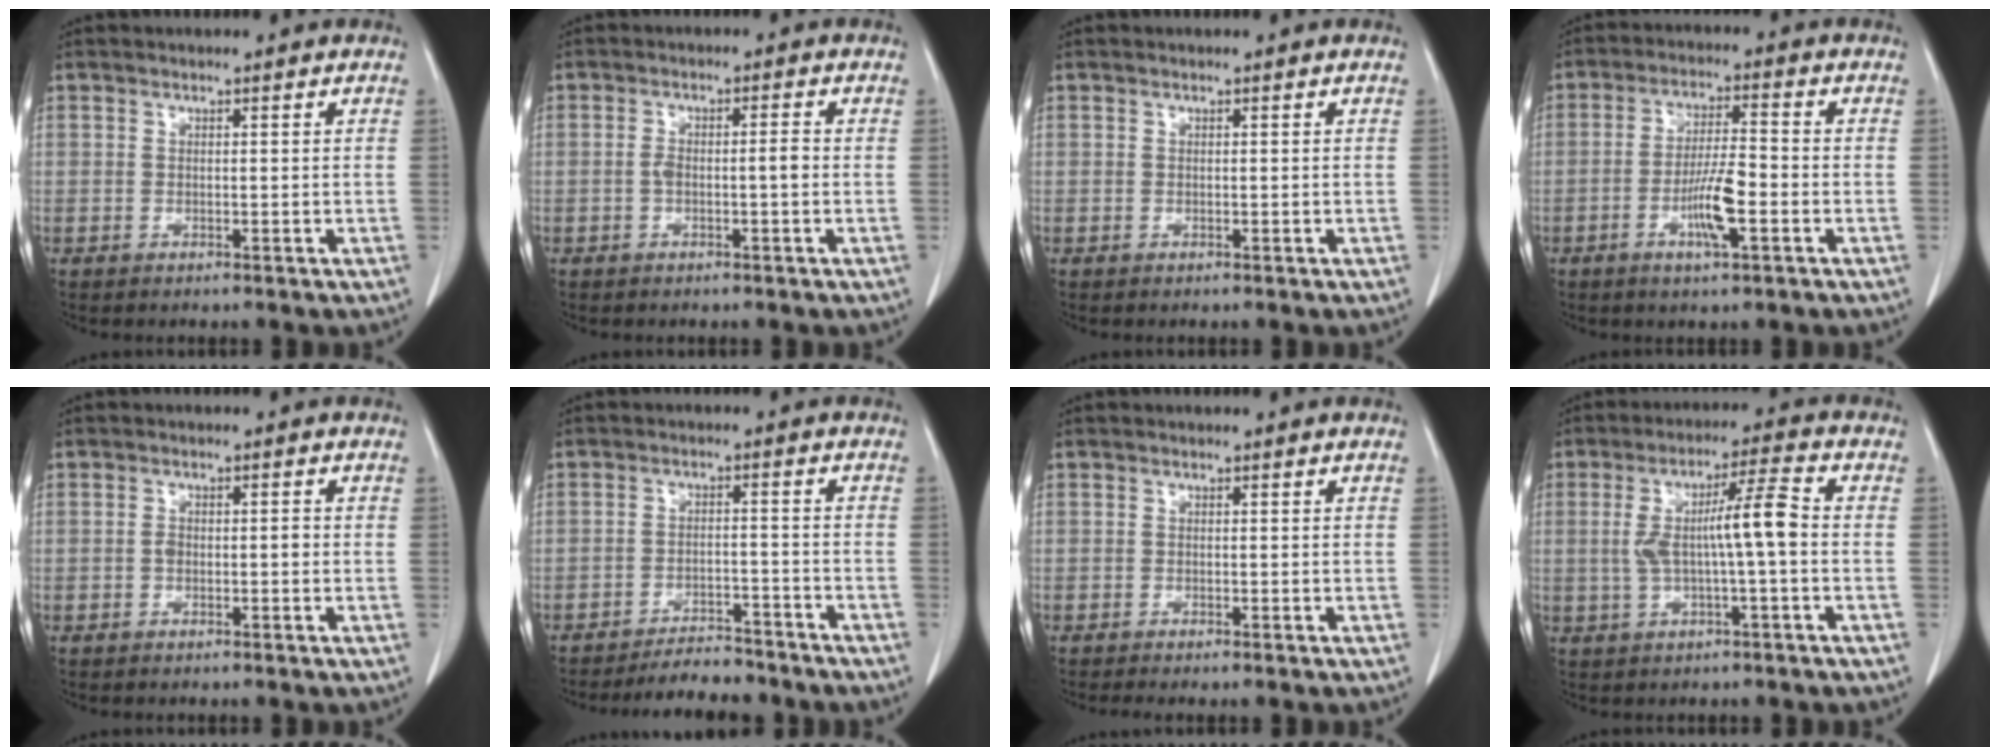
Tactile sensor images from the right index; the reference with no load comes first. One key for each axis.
{"total": 3.0, "fx": -0.6, "fy": 0.7, "fz": 2.9, "tx": -0.055, "ty": 0.008, "tz": -0.007}
{"total": 0.0}
{"total": 7.1, "fx": -2.5, "fy": 0.9, "fz": 6.6, "tx": -0.126, "ty": -0.002, "tz": -0.046}
{"total": 2.0, "fx": -0.4, "fy": 1.0, "fz": 1.7, "tx": -0.029, "ty": 0.007, "tz": -0.005}
{"total": 7.2, "fx": -6.8, "fy": 1.7, "fz": 1.7, "tx": -0.018, "ty": -0.004, "tz": -0.105}
{"total": 1.7, "fx": -1.3, "fy": 0.3, "fz": 1.0, "tx": -0.013, "ty": -0.004, "tz": -0.017}
{"total": 8.3, "fx": -0.2, "fy": 0.7, "fz": 8.3, "tx": -0.156, "ty": 0.021, "tz": -0.004}